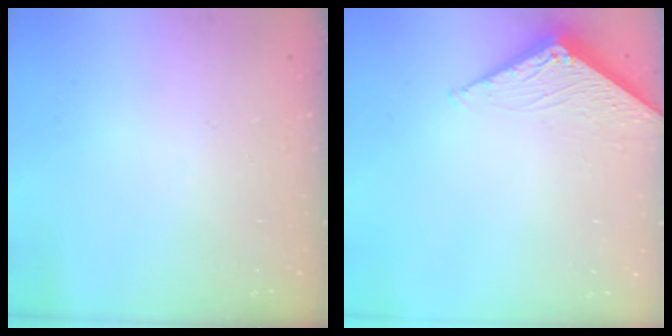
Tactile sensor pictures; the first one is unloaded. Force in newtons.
{"total": 3.1, "press": 3.1, "slide": 0.4}